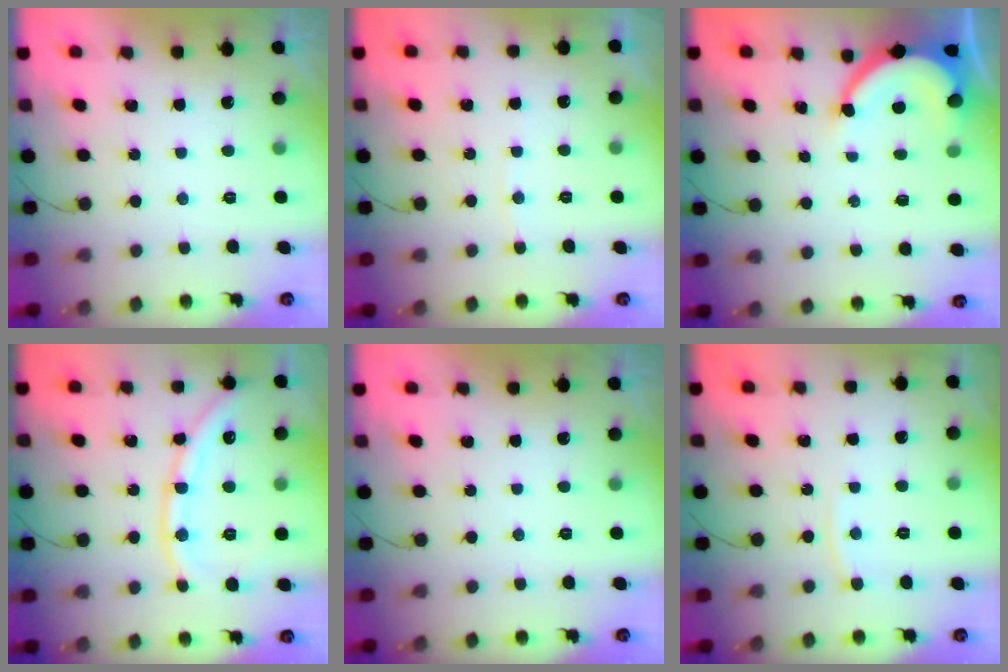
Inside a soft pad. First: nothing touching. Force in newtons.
{"total": 2.8, "press": 2.7, "slide": 0.3}
{"total": 7.8, "press": 7.8, "slide": 0.6}
{"total": 11.9, "press": 11.8, "slide": 1.4}
{"total": 0.0}
{"total": 4.7, "press": 4.7, "slide": 0.7}